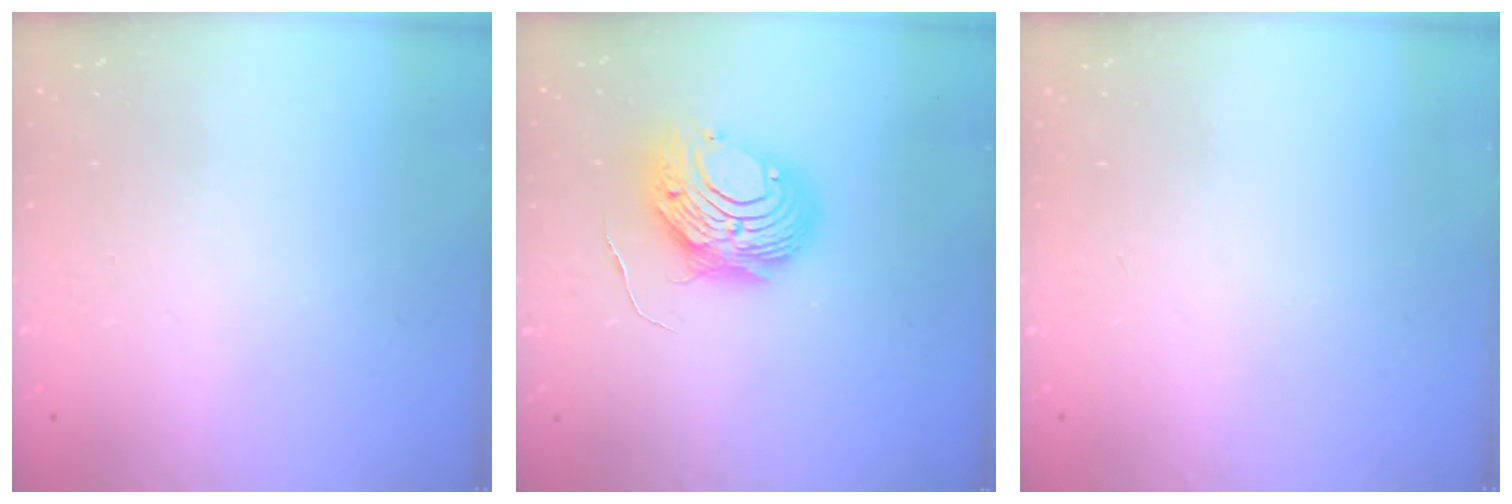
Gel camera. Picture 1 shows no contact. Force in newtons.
{"total": 9.4, "press": 9.4, "slide": 1.0}
{"total": 0.0}